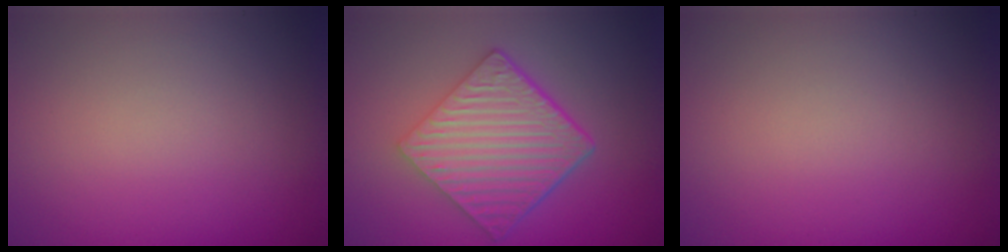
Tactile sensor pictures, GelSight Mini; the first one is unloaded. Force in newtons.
{"total": 7.0, "press": 4.7, "slide": 5.2}
{"total": 0.0}